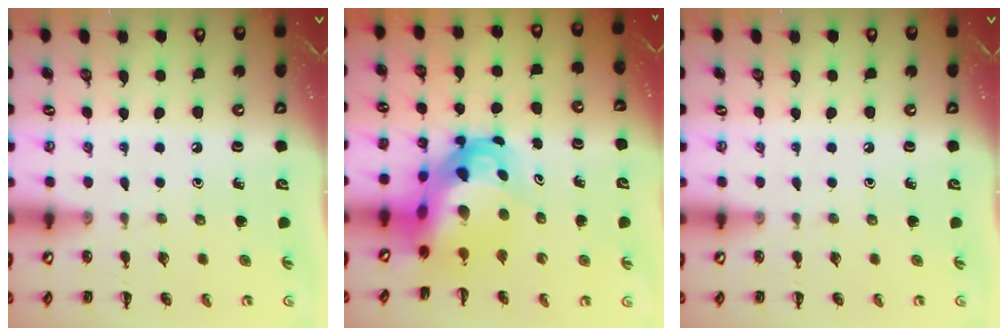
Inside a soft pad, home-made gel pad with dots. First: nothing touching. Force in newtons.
{"total": 7.8, "press": 7.4, "slide": 2.4}
{"total": 0.0}